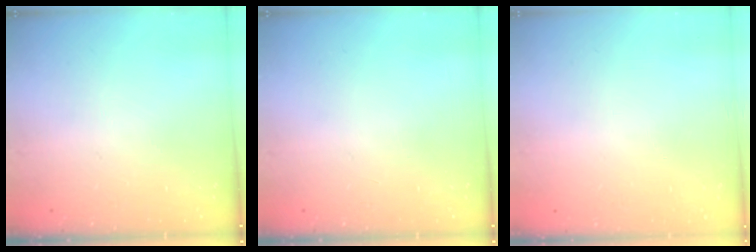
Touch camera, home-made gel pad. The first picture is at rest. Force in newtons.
{"total": 0.0}
{"total": 0.0}